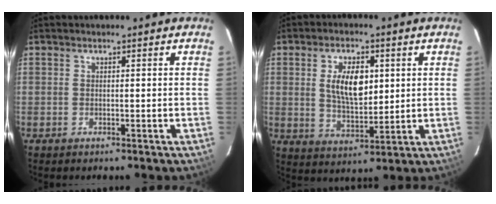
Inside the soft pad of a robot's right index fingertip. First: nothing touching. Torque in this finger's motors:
{"motor_torque": [0.36, 0.13, 0.34, 0.12]}